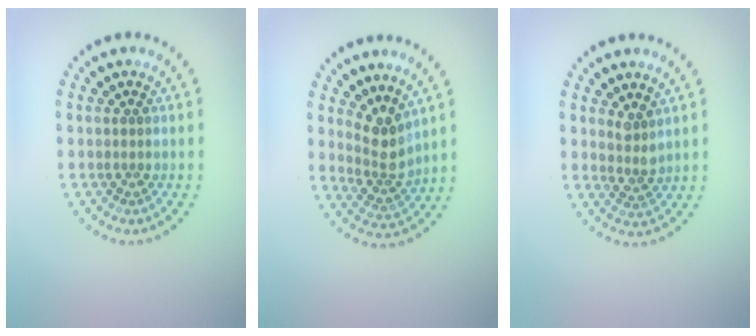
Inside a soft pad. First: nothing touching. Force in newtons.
{"total": 3.0, "press": 2.3, "slide": 2.0}
{"total": 1.7, "press": 1.2, "slide": 1.2}